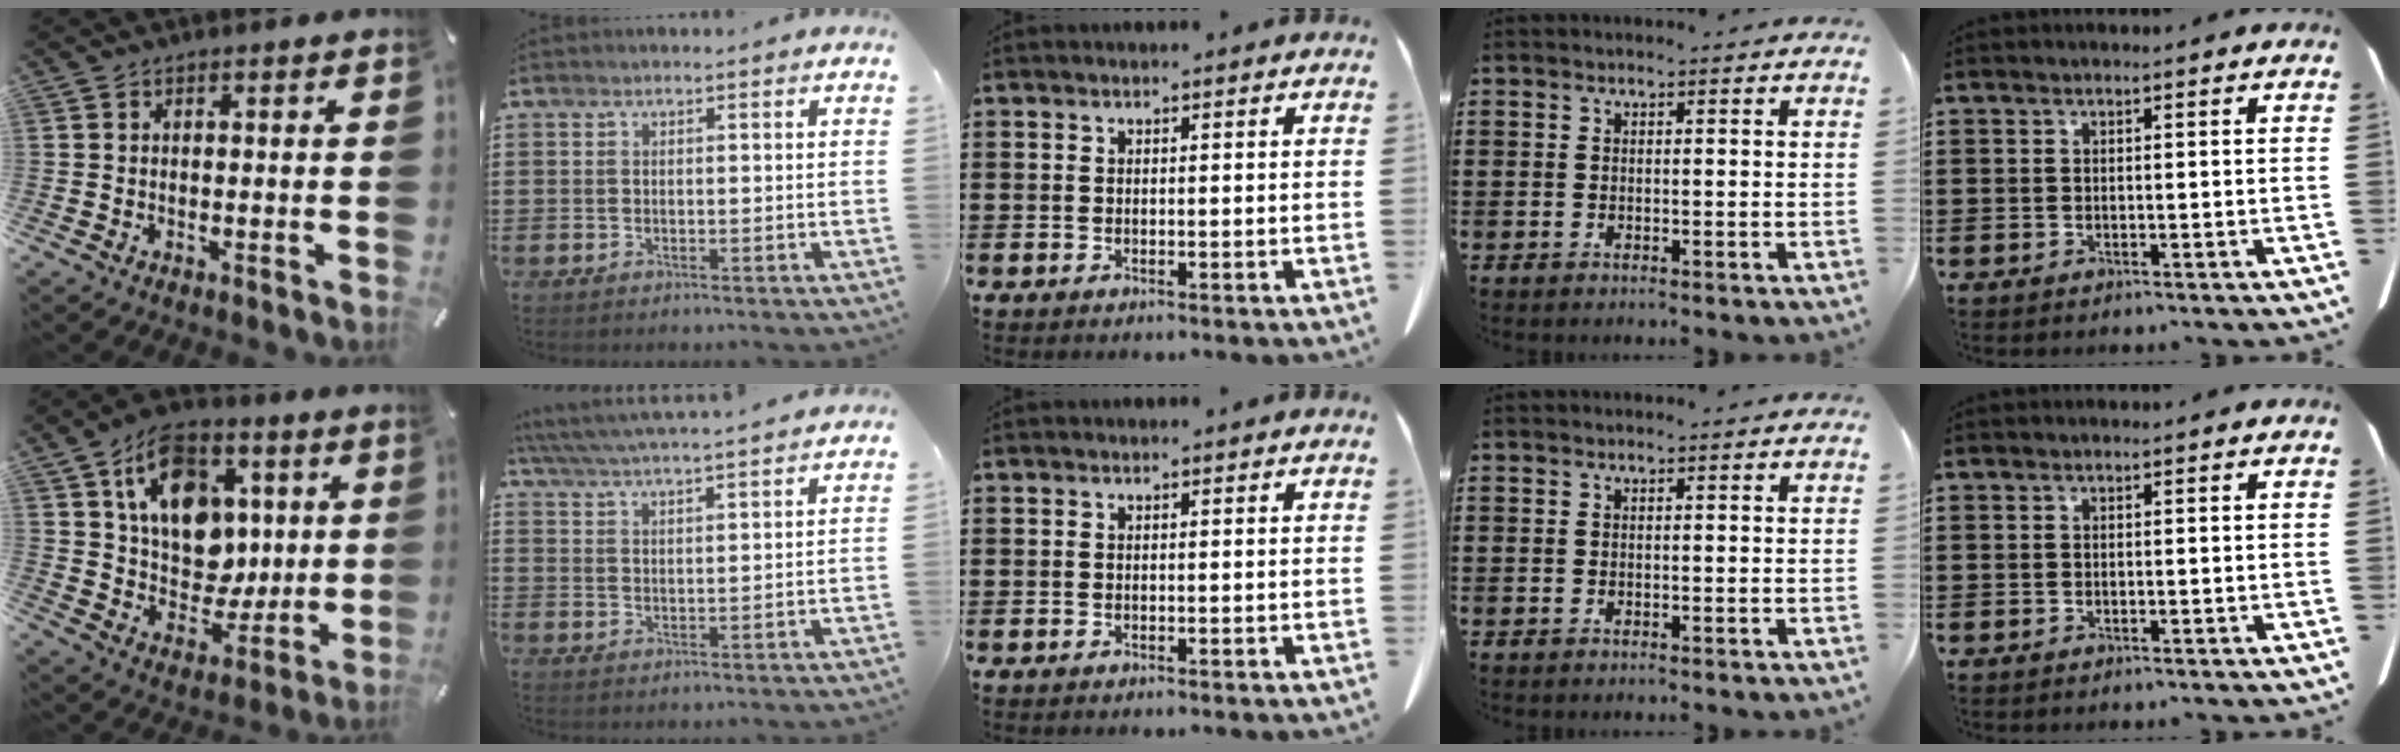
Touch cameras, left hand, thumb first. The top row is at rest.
{"thumb": {"total": 16.7, "force": [5.6, 12.9, 9.1], "torque": [-0.141, -0.016, 0.111]}, "index": {"total": 4.8, "force": [4.7, -0.4, 1.1], "torque": [-0.041, -0.026, 0.080]}}